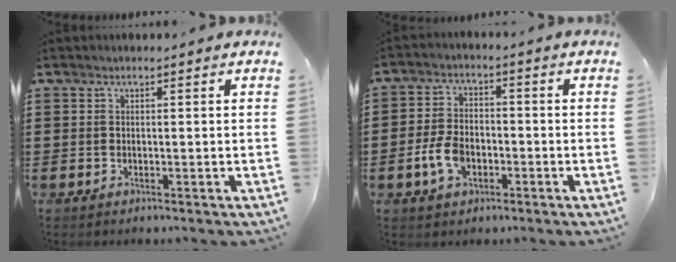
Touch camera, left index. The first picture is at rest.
{"total": 5.9, "force": [-2.2, 3.5, 4.2], "torque": [-0.106, 0.000, -0.047]}